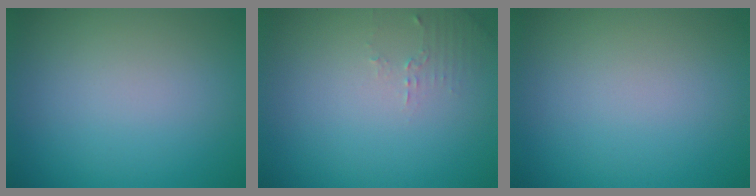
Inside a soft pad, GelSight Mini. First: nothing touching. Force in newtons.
{"total": 1.2, "press": 1.2, "slide": 0.4}
{"total": 0.0}